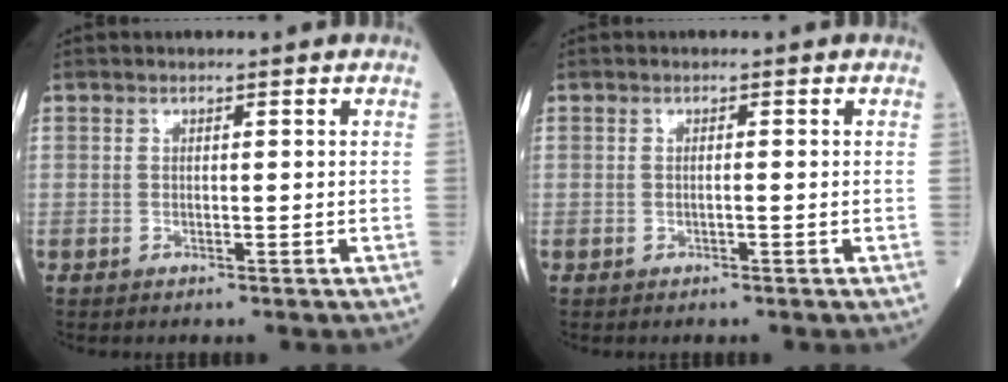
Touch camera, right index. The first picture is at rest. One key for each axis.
{"total": 0.6, "fx": -0.1, "fy": 0.0, "fz": 0.6, "tx": -0.013, "ty": 0.000, "tz": -0.002}